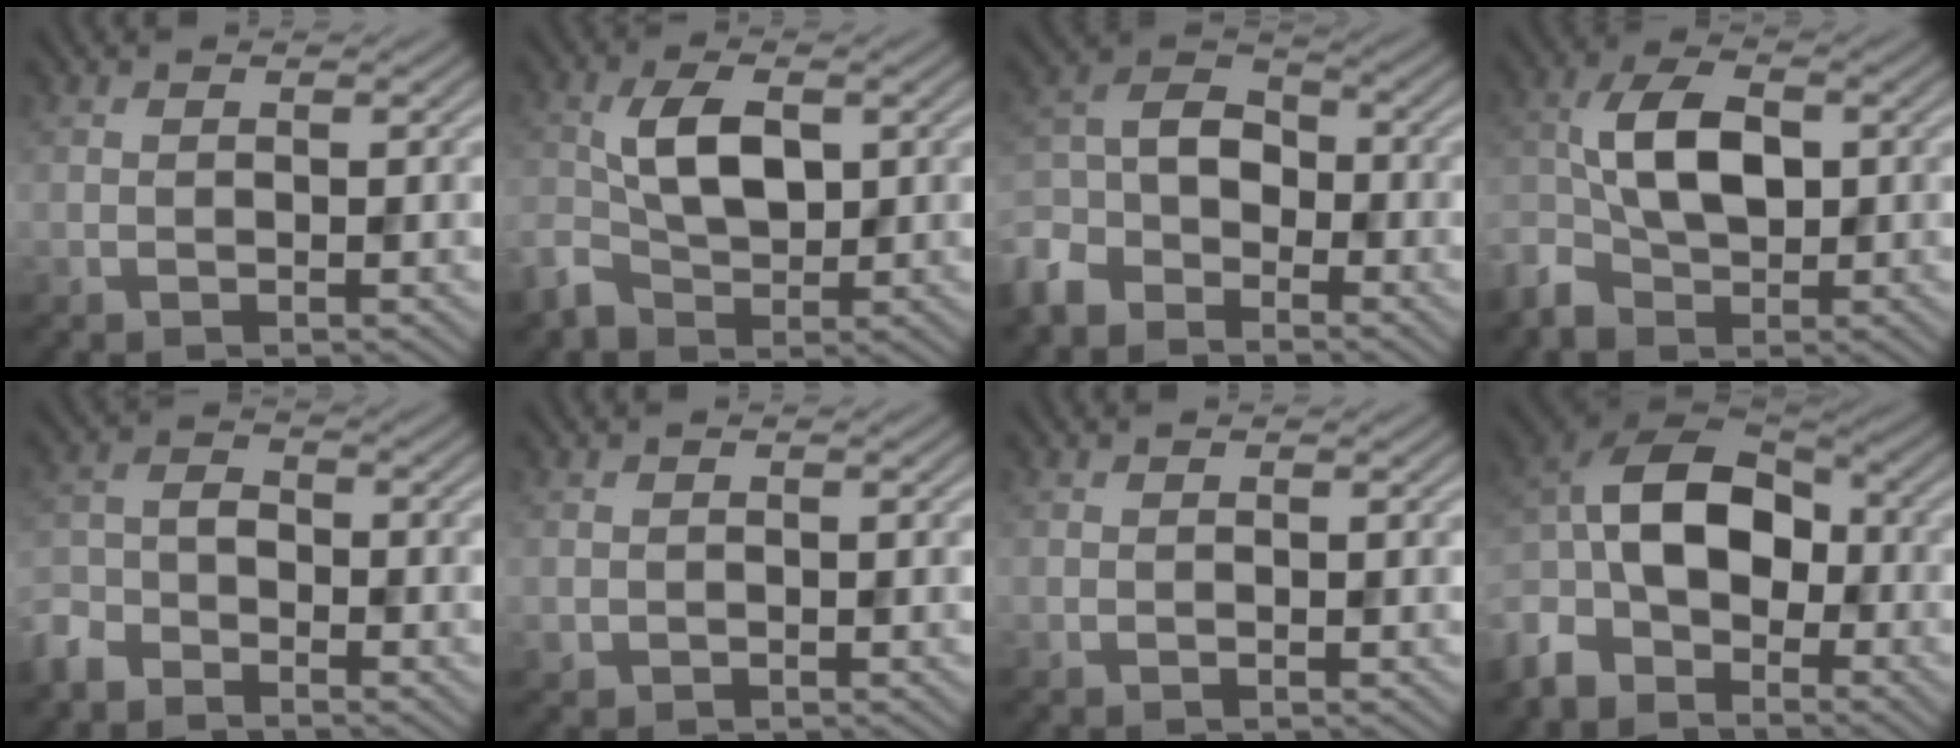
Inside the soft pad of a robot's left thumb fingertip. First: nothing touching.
{"total": 5.4, "force": [-0.4, 3.3, 4.2], "torque": [-0.097, 0.001, -0.010]}
{"total": 8.5, "force": [-5.4, 5.1, 4.2], "torque": [-0.104, -0.008, -0.132]}
{"total": 6.7, "force": [-1.2, 4.2, 5.1], "torque": [-0.115, 0.008, -0.031]}
{"total": 5.0, "force": [-4.1, 2.4, 1.8], "torque": [-0.043, -0.006, -0.100]}
{"total": 0.7, "force": [-0.1, 0.7, 0.1], "torque": [-0.003, -0.007, -0.001]}
{"total": 0.0}
{"total": 11.9, "force": [-4.9, 7.2, 8.0], "torque": [-0.185, -0.007, -0.116]}